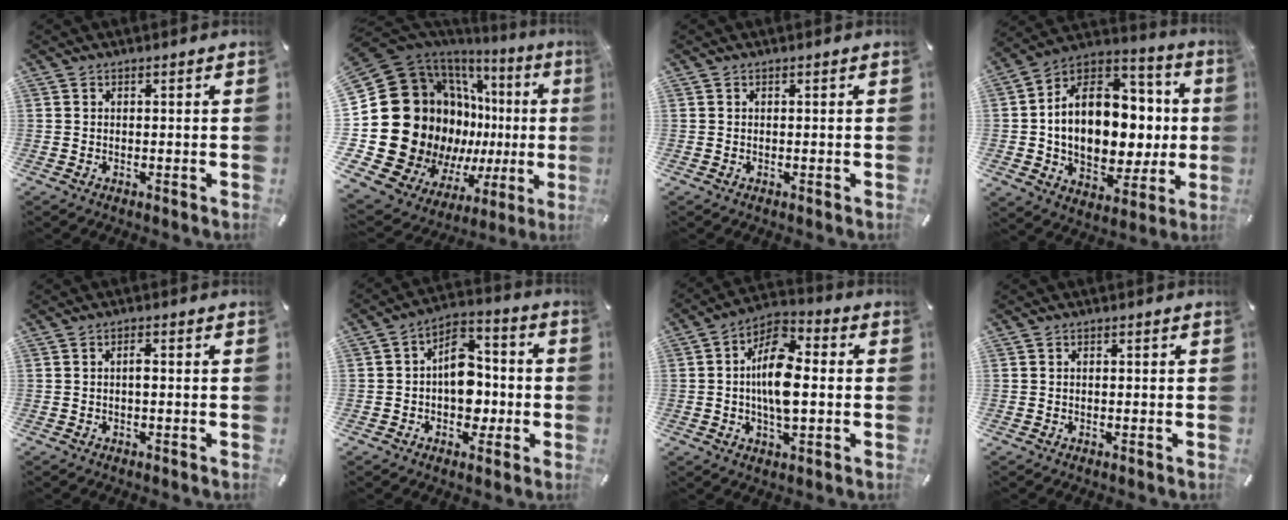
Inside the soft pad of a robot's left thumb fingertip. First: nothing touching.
{"total": 33.3, "force": [-1.2, 23.4, 23.6], "torque": [-0.391, -0.070, 0.060]}
{"total": 0.0}
{"total": 18.2, "force": [-0.3, 13.6, 12.1], "torque": [-0.209, -0.015, 0.002]}
{"total": 1.8, "force": [-0.2, 0.7, 1.6], "torque": [-0.032, 0.002, -0.005]}
{"total": 11.1, "force": [-1.1, 8.5, 7.1], "torque": [-0.093, 0.013, -0.018]}
{"total": 12.3, "force": [-0.5, 6.4, 10.5], "torque": [-0.202, 0.009, -0.008]}
{"total": 0.5, "force": [-0.2, 0.4, 0.3], "torque": [-0.007, 0.001, -0.004]}